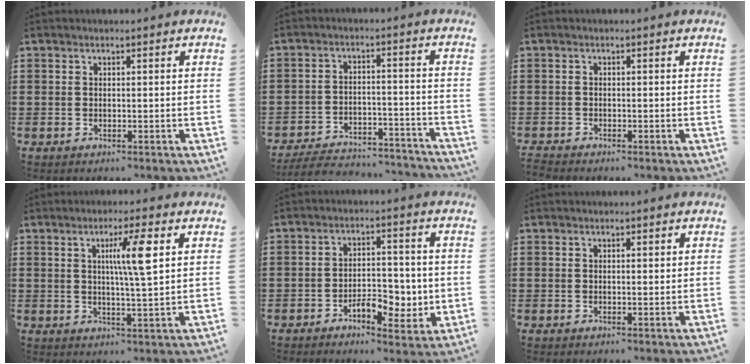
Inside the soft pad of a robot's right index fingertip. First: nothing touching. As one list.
[{"total": 5.5, "force": [-5.2, 0.9, 1.4], "torque": [-0.034, 0.005, -0.106]}, {"total": 0.9, "force": [-0.8, 0.1, -0.1], "torque": [-0.001, 0.001, -0.018]}, {"total": 6.8, "force": [2.3, 0.4, 6.3], "torque": [-0.121, 0.001, 0.029]}, {"total": 6.4, "force": [-2.1, 3.4, 5.0], "torque": [-0.066, 0.004, -0.039]}, {"total": 0.6, "force": [0.3, 0.2, 0.4], "torque": [-0.009, 0.003, 0.006]}]